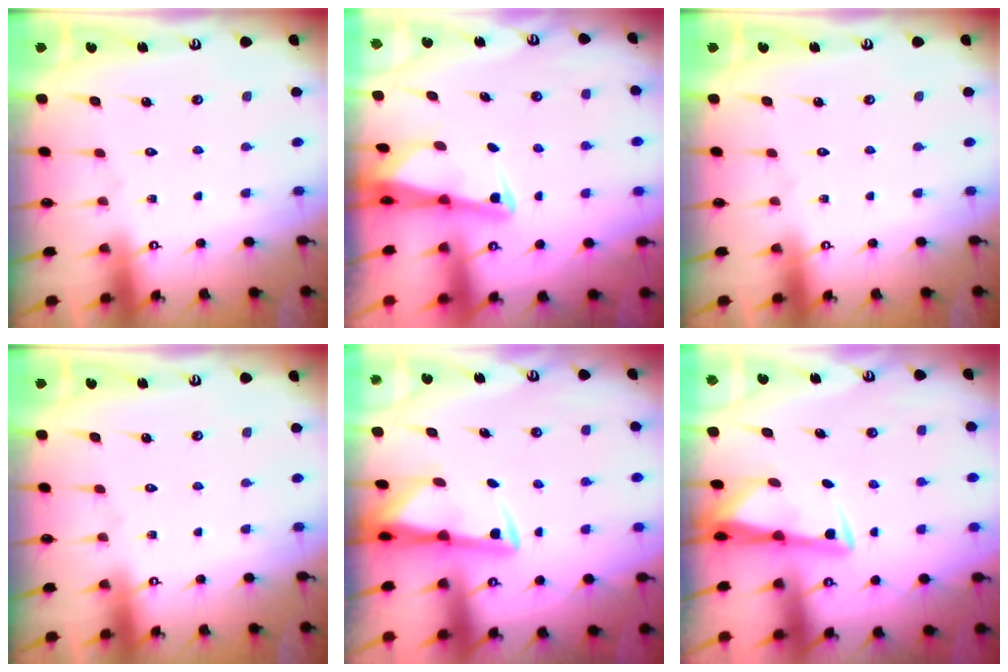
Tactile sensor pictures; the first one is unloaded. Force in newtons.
{"total": 2.6, "press": 2.6, "slide": 0.3}
{"total": 0.0}
{"total": 0.0}
{"total": 2.8, "press": 2.8, "slide": 0.5}
{"total": 3.2, "press": 3.2, "slide": 0.4}